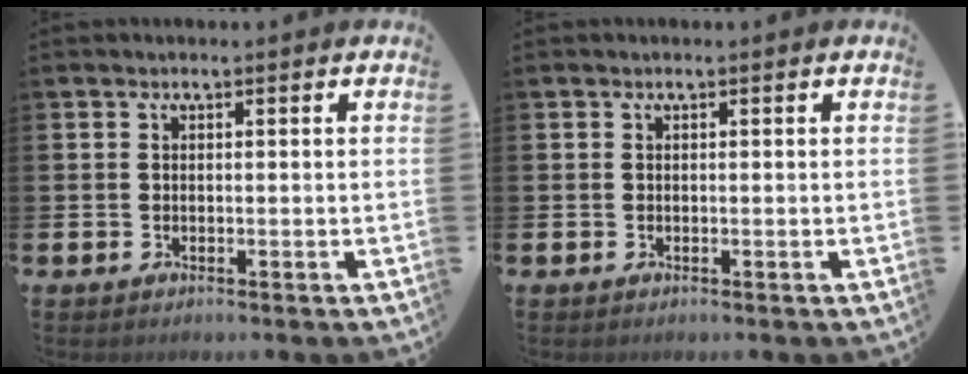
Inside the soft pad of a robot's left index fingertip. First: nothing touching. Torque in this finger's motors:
{"motor_torque": [-0.01, 0.00, -0.01, 0.00]}